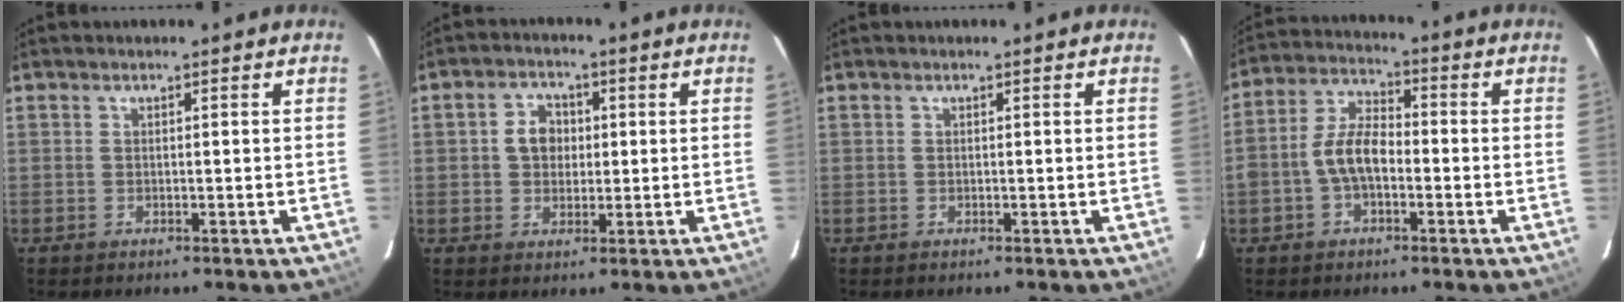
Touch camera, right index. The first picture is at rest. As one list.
[{"total": 5.1, "force": [0.5, 4.3, 2.7], "torque": [-0.049, 0.017, 0.010]}, {"total": 0.0}, {"total": 7.9, "force": [-2.1, 4.5, 6.1], "torque": [-0.128, 0.021, -0.039]}]